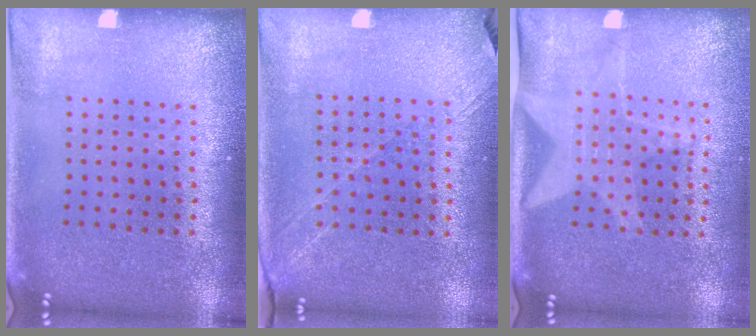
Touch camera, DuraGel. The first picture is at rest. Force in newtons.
{"total": 1.3, "press": 1.2, "slide": 0.4}
{"total": 1.8, "press": 1.5, "slide": 1.1}